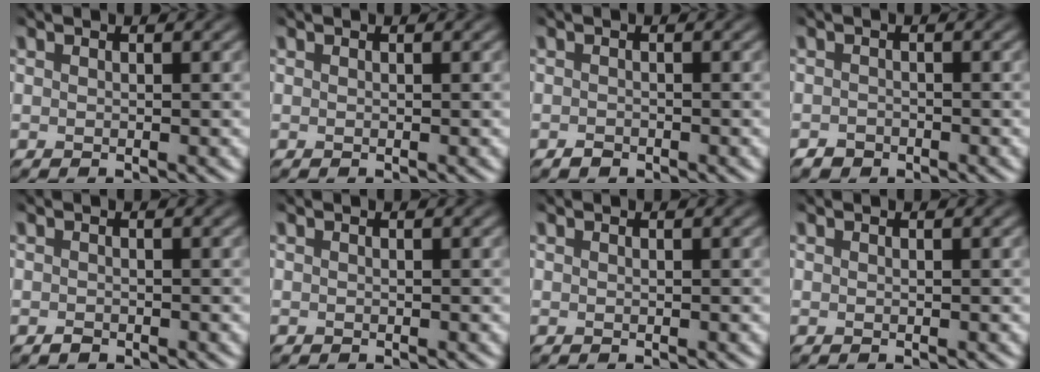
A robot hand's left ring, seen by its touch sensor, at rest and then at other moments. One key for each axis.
{"total": 0.0}
{"total": 1.5, "fx": -1.3, "fy": -0.4, "fz": -0.6, "tx": -0.009, "ty": -0.004, "tz": -0.004}
{"total": 1.7, "fx": -1.6, "fy": -0.3, "fz": -0.6, "tx": -0.008, "ty": -0.002, "tz": -0.005}
{"total": 1.2, "fx": -1.0, "fy": -0.4, "fz": -0.5, "tx": -0.009, "ty": -0.006, "tz": -0.002}
{"total": 0.0}
{"total": 0.0}
{"total": 0.0}